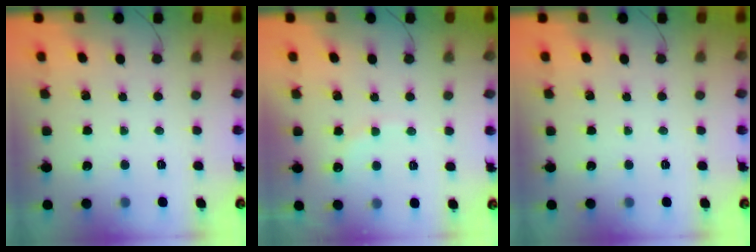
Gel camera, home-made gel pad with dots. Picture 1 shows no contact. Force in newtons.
{"total": 7.8, "press": 7.7, "slide": 1.6}
{"total": 0.0}